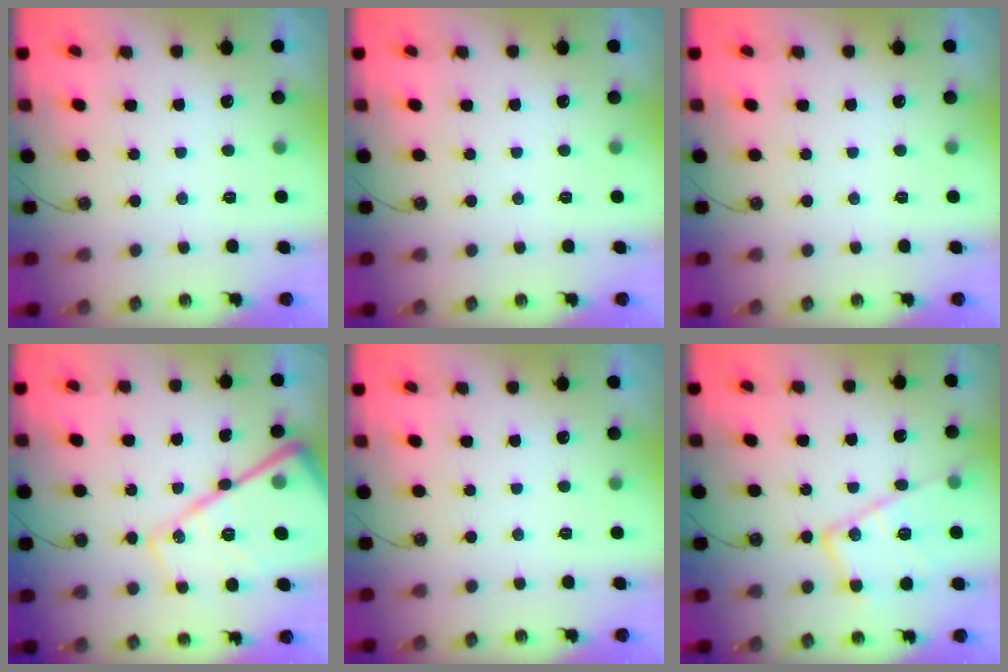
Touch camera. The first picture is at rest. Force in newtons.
{"total": 0.0}
{"total": 0.0}
{"total": 24.3, "press": 24.2, "slide": 2.5}
{"total": 0.0}
{"total": 16.9, "press": 16.9, "slide": 1.3}